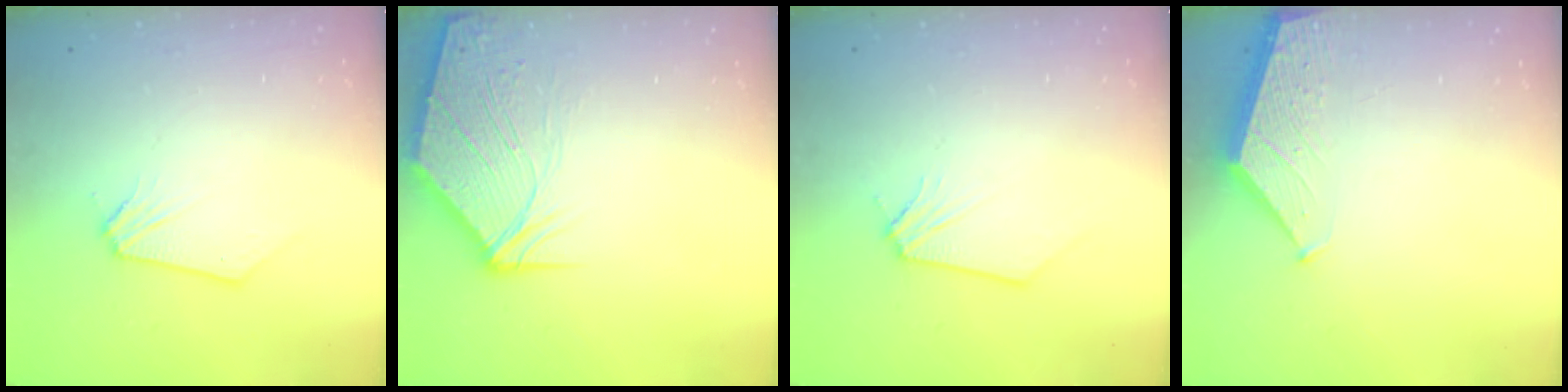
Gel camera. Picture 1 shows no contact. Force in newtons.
{"total": 11.1, "press": 10.9, "slide": 1.6}
{"total": 0.0}
{"total": 2.4, "press": 2.4, "slide": 0.3}